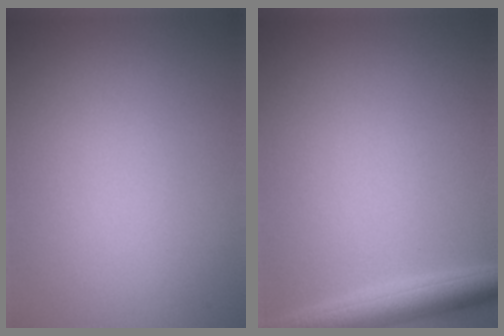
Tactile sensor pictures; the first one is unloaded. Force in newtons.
{"total": 3.5, "press": 3.5, "slide": 0.2}